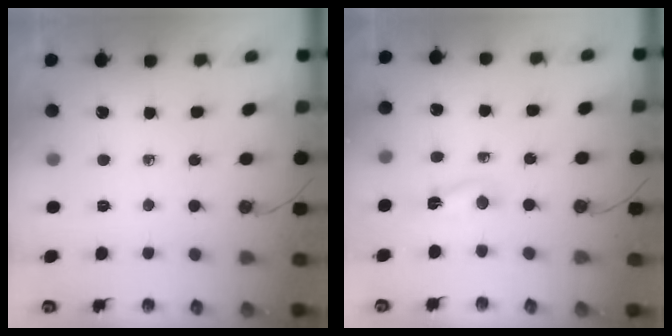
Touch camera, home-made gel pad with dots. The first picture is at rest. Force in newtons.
{"total": 2.4, "press": 2.4, "slide": 0.6}